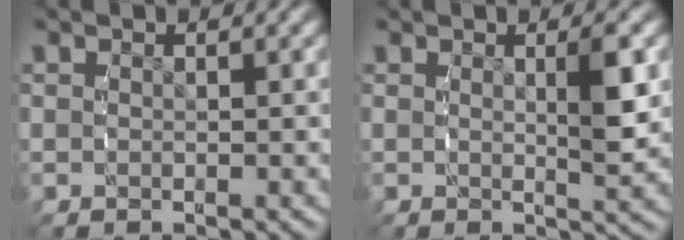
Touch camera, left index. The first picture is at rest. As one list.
[{"total": 2.6, "force": [0.6, -0.2, 2.5], "torque": [-0.033, -0.003, 0.008]}]